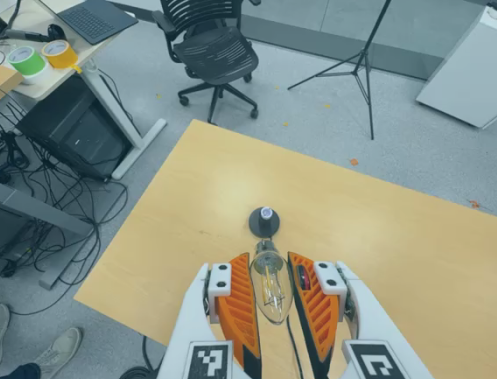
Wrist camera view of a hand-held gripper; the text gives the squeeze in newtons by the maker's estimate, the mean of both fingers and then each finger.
{"total": 10.4, "left": 10.1, "right": 10.7}